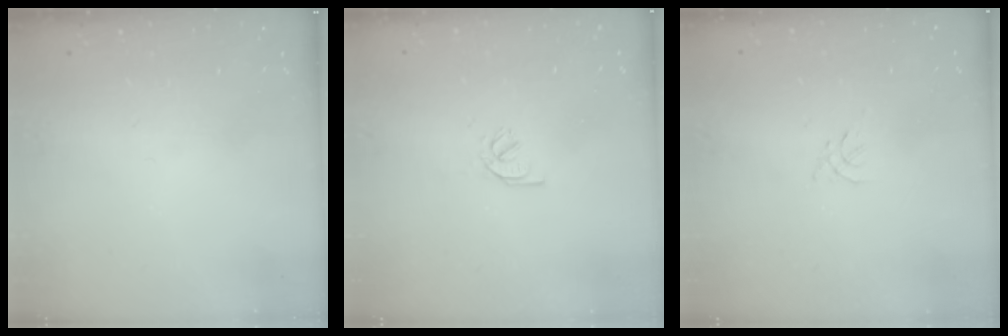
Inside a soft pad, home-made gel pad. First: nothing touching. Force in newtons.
{"total": 2.1, "press": 2.1, "slide": 0.2}
{"total": 0.0}